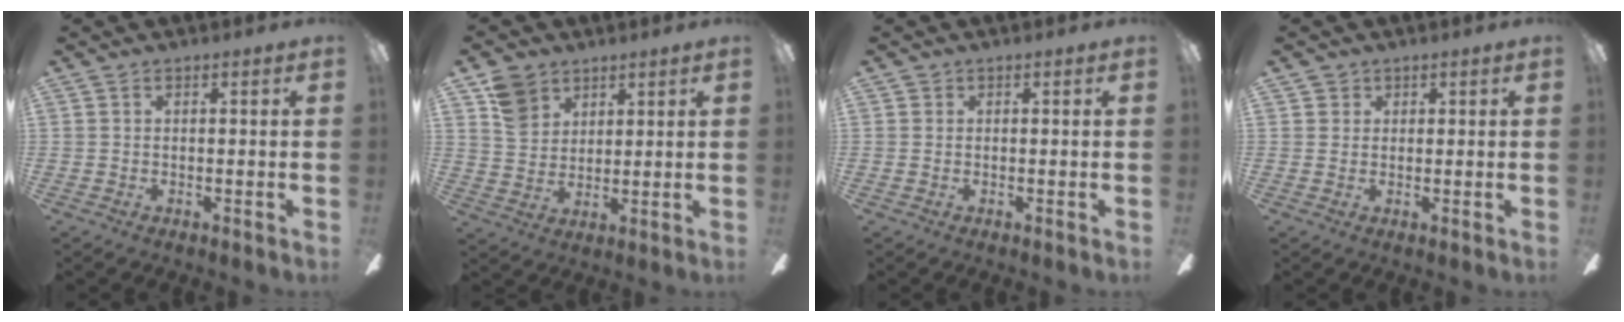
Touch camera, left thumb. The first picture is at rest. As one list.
[{"total": 7.9, "force": [5.1, 5.6, 2.3], "torque": [-0.044, -0.012, 0.098]}, {"total": 0.0}, {"total": 1.7, "force": [0.9, 1.5, 0.0], "torque": [0.005, -0.001, 0.015]}]